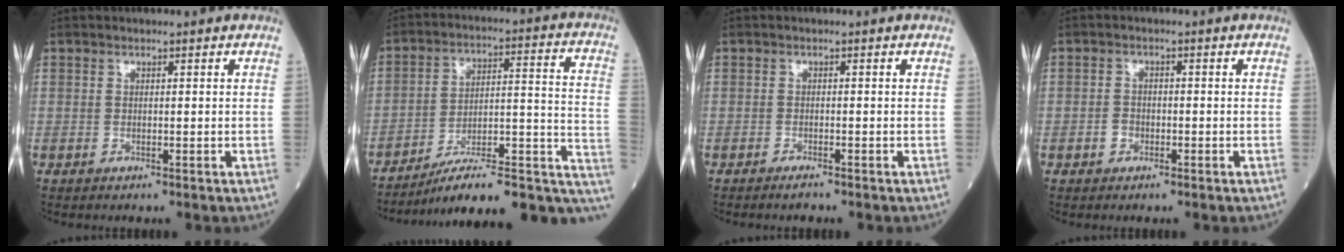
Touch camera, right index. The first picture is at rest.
{"total": 19.4, "force": [-13.0, 4.8, 13.6], "torque": [-0.117, 0.053, -0.183]}
{"total": 1.1, "force": [-1.0, 0.0, 0.4], "torque": [-0.009, -0.001, -0.016]}
{"total": 1.7, "force": [-0.8, 1.3, 0.7], "torque": [-0.008, 0.007, -0.014]}